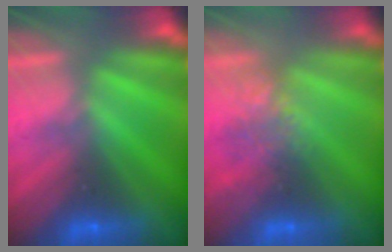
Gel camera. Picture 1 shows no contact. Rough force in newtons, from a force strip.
{"total": 2.6}